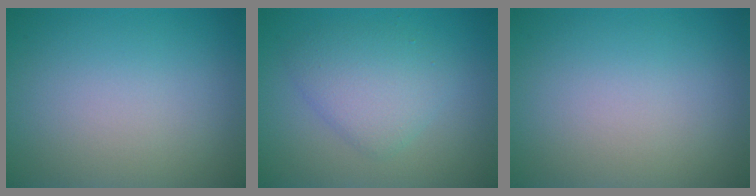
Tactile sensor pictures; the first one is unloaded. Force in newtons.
{"total": 3.5, "press": 3.5, "slide": 0.3}
{"total": 0.0}